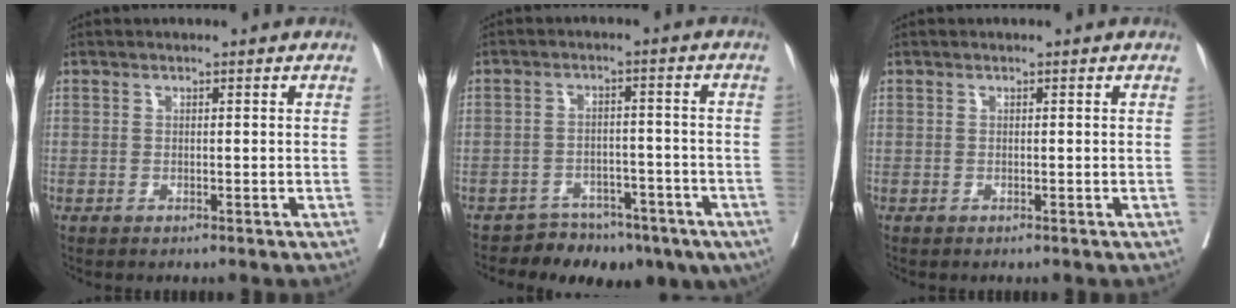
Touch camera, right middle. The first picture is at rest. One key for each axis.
{"total": 10.4, "fx": -7.4, "fy": 6.5, "fz": 3.3, "tx": -0.029, "ty": 0.028, "tz": -0.096}
{"total": 0.0}